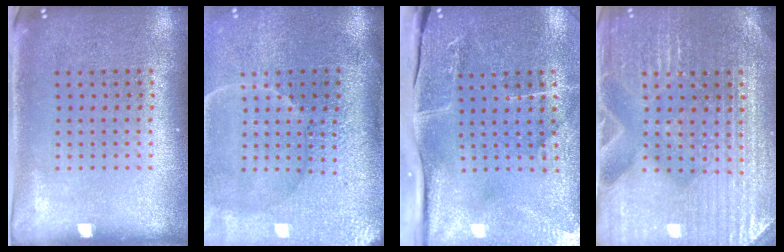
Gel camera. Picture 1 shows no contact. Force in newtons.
{"total": 4.5, "press": 3.8, "slide": 2.5}
{"total": 4.6, "press": 4.0, "slide": 2.4}
{"total": 4.4, "press": 4.3, "slide": 1.2}